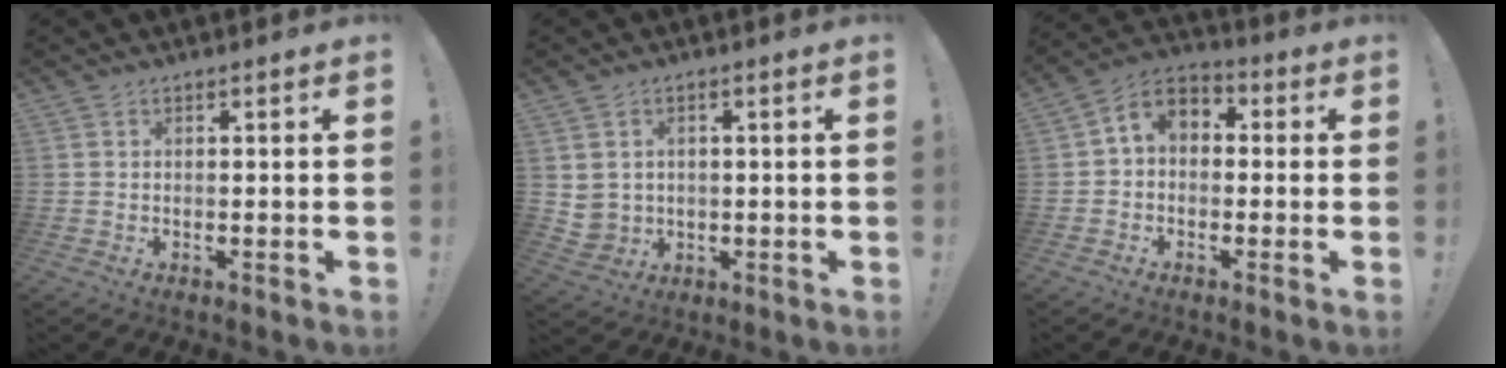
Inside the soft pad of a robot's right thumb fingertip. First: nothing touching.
{"total": 4.7, "force": [1.5, 4.2, 1.3], "torque": [-0.035, -0.007, 0.029]}
{"total": 5.9, "force": [-0.5, 4.7, 3.6], "torque": [-0.073, 0.015, -0.004]}